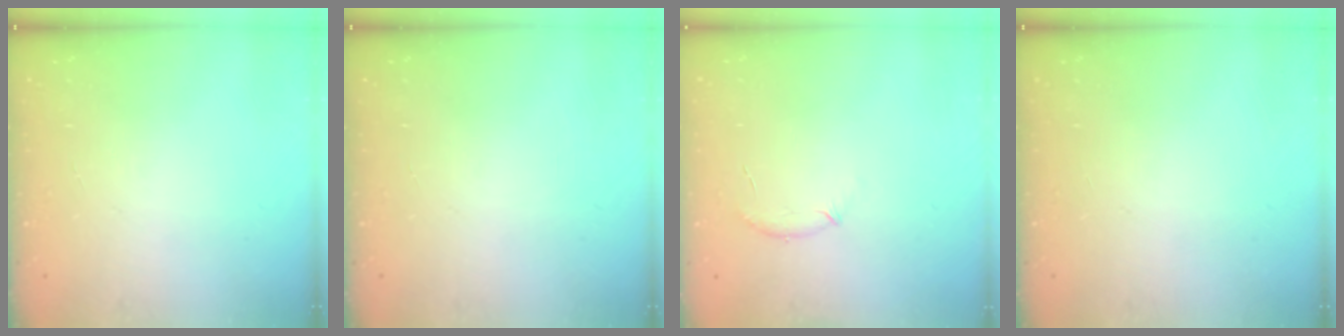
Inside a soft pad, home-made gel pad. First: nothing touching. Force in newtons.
{"total": 0.0}
{"total": 6.1, "press": 5.9, "slide": 1.4}
{"total": 0.0}